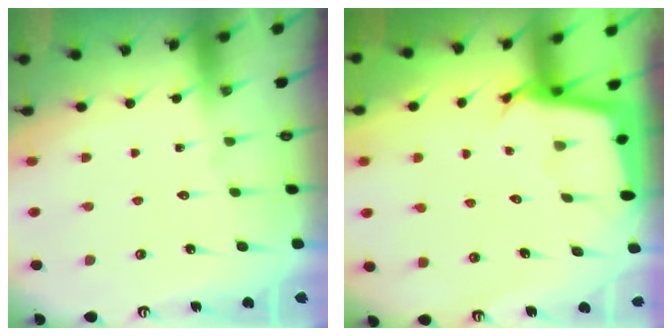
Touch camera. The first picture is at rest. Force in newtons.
{"total": 2.5, "press": 2.5, "slide": 0.1}